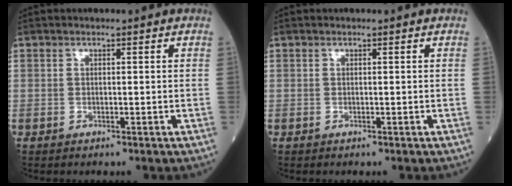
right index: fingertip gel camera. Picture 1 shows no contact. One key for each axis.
{"total": 0.0}